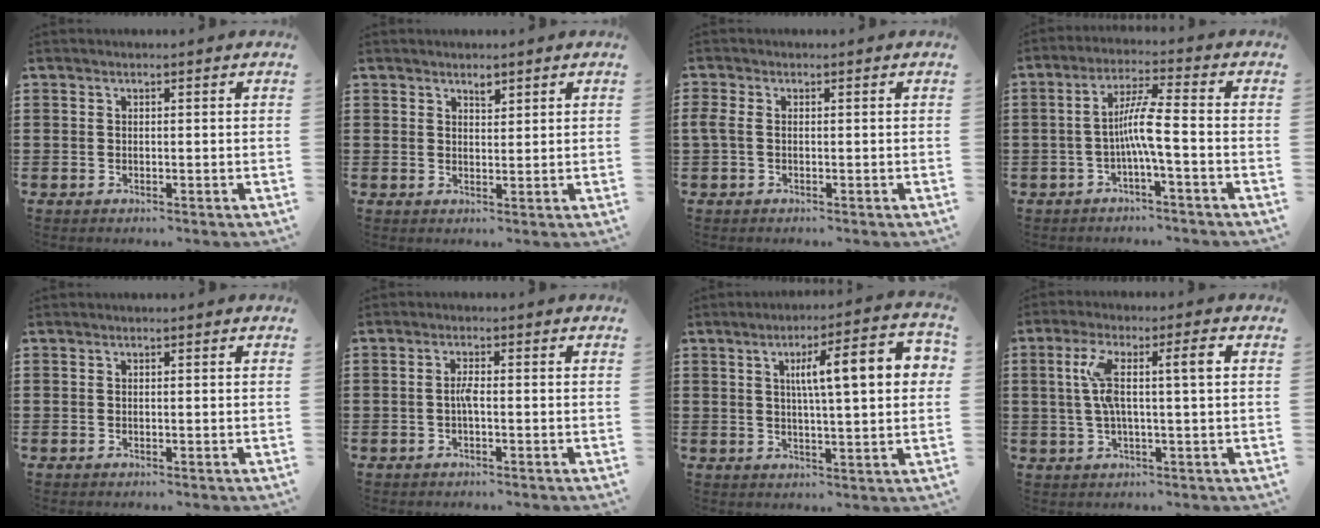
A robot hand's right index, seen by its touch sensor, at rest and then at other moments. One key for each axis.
{"total": 1.6, "fx": 1.3, "fy": 0.7, "fz": 0.7, "tx": -0.007, "ty": 0.001, "tz": 0.021}
{"total": 1.6, "fx": -0.3, "fy": 0.6, "fz": 1.4, "tx": -0.042, "ty": -0.006, "tz": -0.010}
{"total": 6.7, "fx": -1.7, "fy": 0.2, "fz": 6.4, "tx": -0.122, "ty": 0.001, "tz": -0.037}
{"total": 0.0}
{"total": 2.2, "fx": -0.5, "fy": 0.3, "fz": 2.1, "tx": -0.048, "ty": -0.001, "tz": -0.013}
{"total": 10.5, "fx": 2.5, "fy": 2.1, "fz": 10.0, "tx": -0.177, "ty": 0.006, "tz": 0.033}
{"total": 7.3, "fx": 1.2, "fy": 0.9, "fz": 7.1, "tx": -0.142, "ty": 0.001, "tz": 0.012}